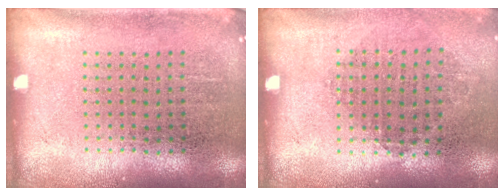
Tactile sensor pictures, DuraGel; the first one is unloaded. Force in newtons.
{"total": 0.8, "press": 0.8, "slide": 0.3}